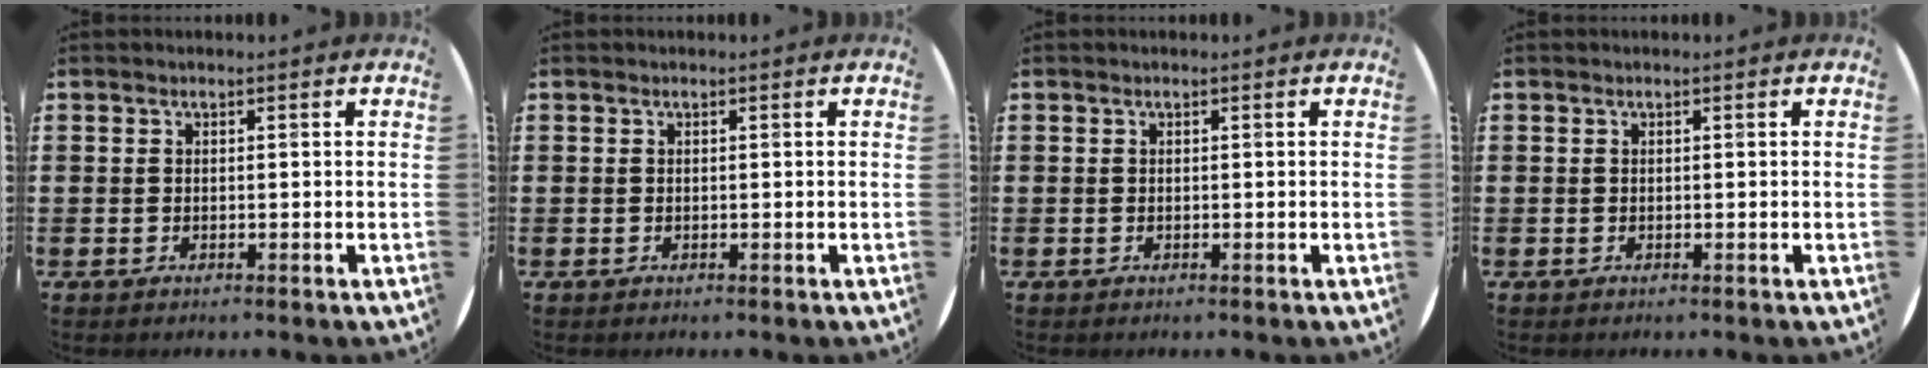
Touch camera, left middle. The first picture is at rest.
{"total": 0.0}
{"total": 0.0}
{"total": 0.0}